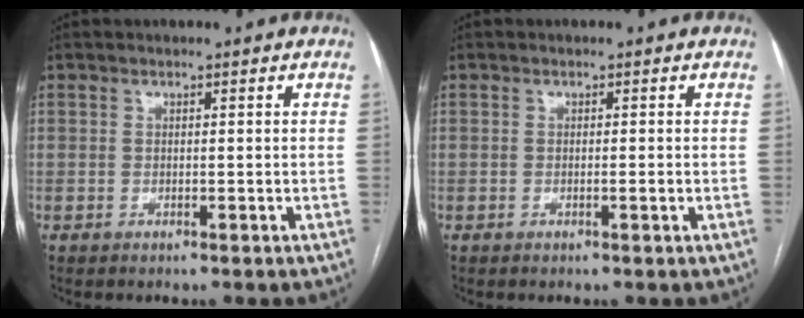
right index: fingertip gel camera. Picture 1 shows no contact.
{"total": 0.8, "force": [-0.2, 0.0, 0.8], "torque": [-0.014, -0.001, -0.003]}